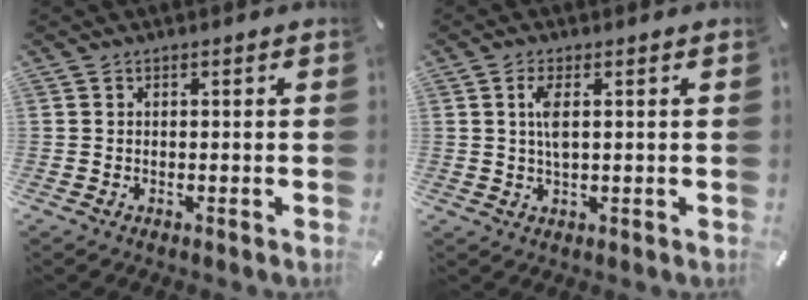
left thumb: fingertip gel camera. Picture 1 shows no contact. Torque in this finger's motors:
{"motor_torque": [-0.05, 0.40, 0.39, -0.59, 0.15]}